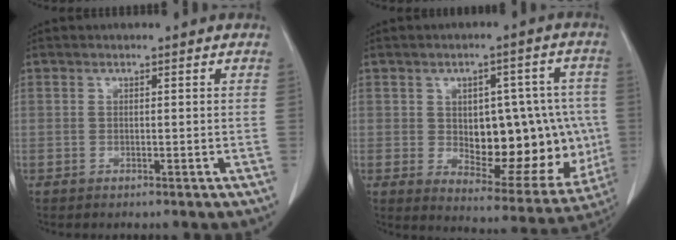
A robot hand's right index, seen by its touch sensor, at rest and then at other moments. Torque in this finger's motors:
{"motor_torque": [0.97, -0.47, 0.33, 0.08]}